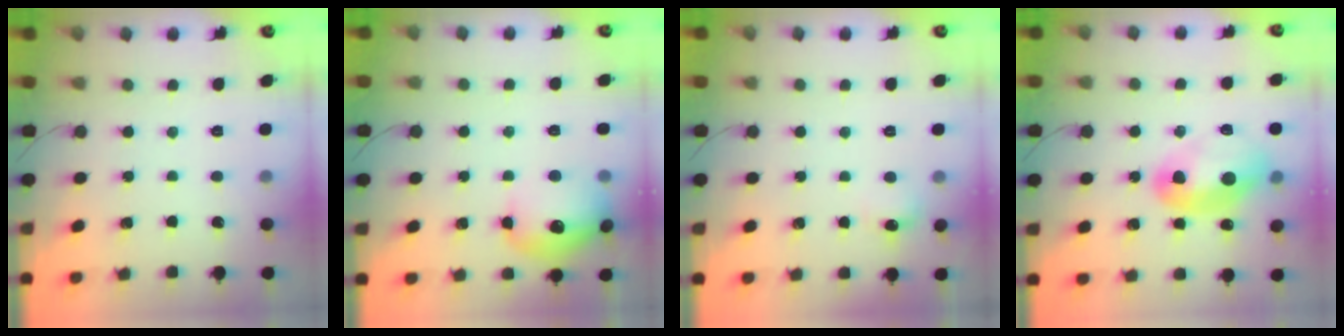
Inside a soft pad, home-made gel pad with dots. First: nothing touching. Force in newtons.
{"total": 15.0, "press": 14.9, "slide": 1.4}
{"total": 9.1, "press": 5.0, "slide": 7.7}
{"total": 16.1, "press": 14.5, "slide": 7.0}